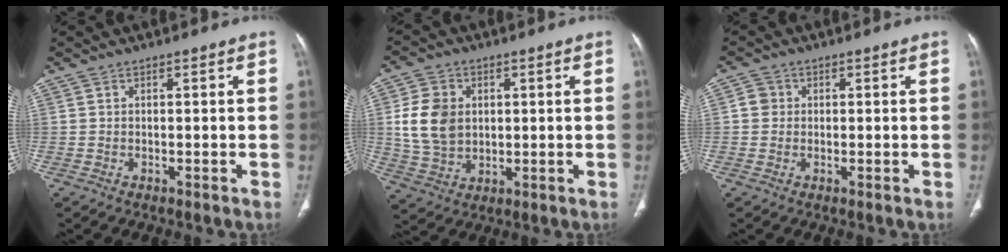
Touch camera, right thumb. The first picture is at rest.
{"total": 10.5, "force": [1.7, 8.2, 6.4], "torque": [-0.102, -0.004, 0.039]}
{"total": 2.6, "force": [0.3, 2.4, 0.8], "torque": [0.000, 0.005, 0.003]}